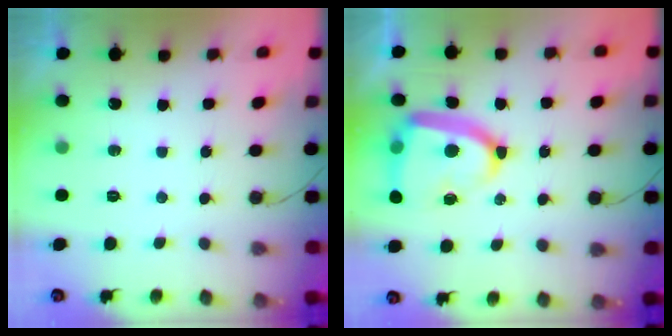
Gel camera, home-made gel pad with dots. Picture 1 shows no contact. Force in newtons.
{"total": 16.0, "press": 15.9, "slide": 1.6}